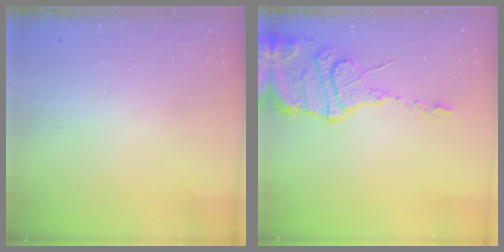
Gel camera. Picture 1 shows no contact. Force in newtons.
{"total": 14.4, "press": 14.4, "slide": 1.4}